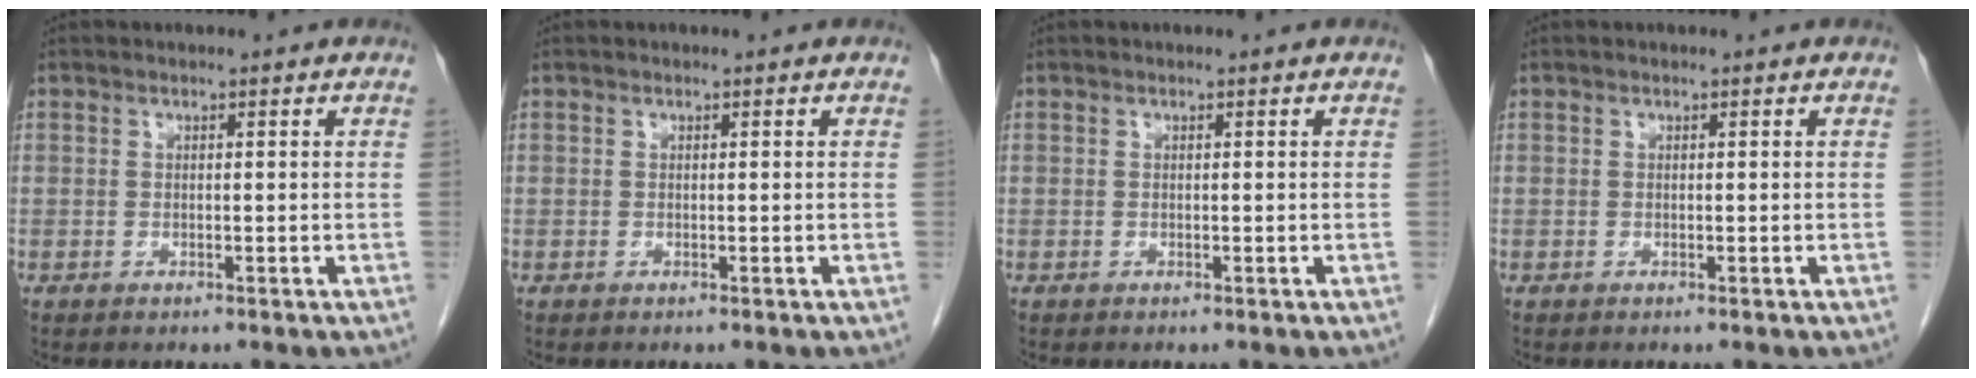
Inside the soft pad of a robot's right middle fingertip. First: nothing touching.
{"total": 0.0}
{"total": 0.0}
{"total": 0.0}